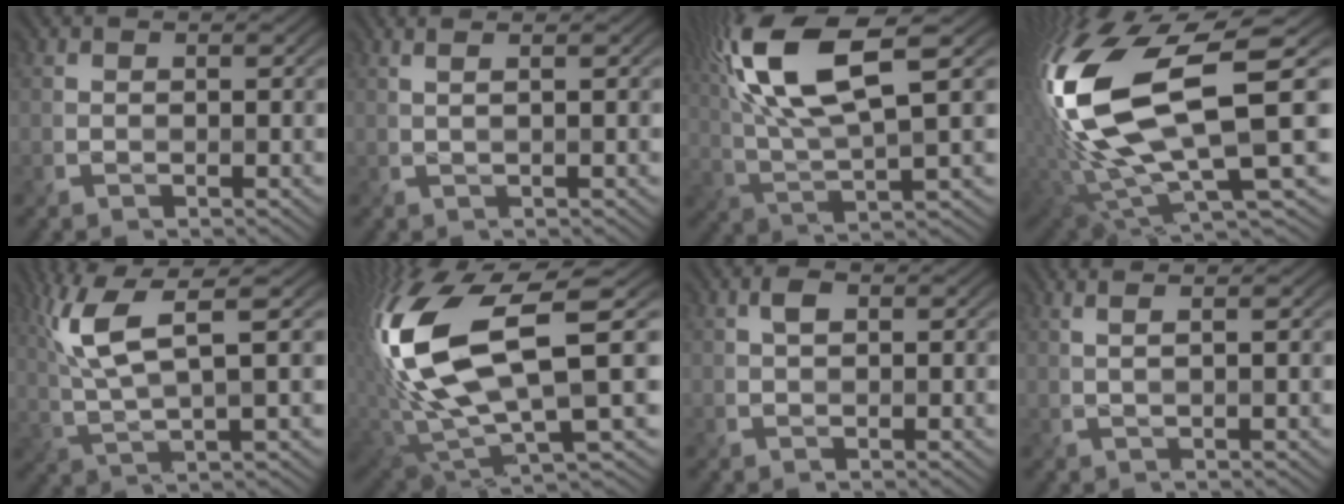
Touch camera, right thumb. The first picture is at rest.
{"total": 2.1, "force": [1.1, 0.4, 1.8], "torque": [-0.010, 0.003, -0.003]}
{"total": 14.4, "force": [6.2, 4.3, 12.2], "torque": [-0.277, 0.020, 0.115]}
{"total": 18.2, "force": [2.8, 6.4, 16.8], "torque": [-0.377, -0.023, 0.058]}
{"total": 9.1, "force": [3.6, 2.3, 8.1], "torque": [-0.180, 0.013, 0.075]}
{"total": 16.5, "force": [3.2, 6.6, 14.8], "torque": [-0.340, -0.007, 0.062]}
{"total": 1.6, "force": [0.5, 0.9, 1.2], "torque": [-0.023, 0.003, 0.008]}
{"total": 2.4, "force": [1.3, 0.4, 2.0], "torque": [-0.015, 0.006, -0.001]}